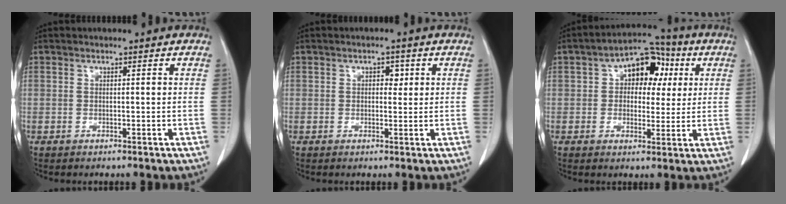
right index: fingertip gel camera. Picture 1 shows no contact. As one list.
[{"total": 2.3, "force": [0.6, 1.4, 1.7], "torque": [-0.020, 0.004, 0.005]}, {"total": 9.9, "force": [2.7, 6.0, 7.4], "torque": [-0.099, 0.034, 0.036]}]